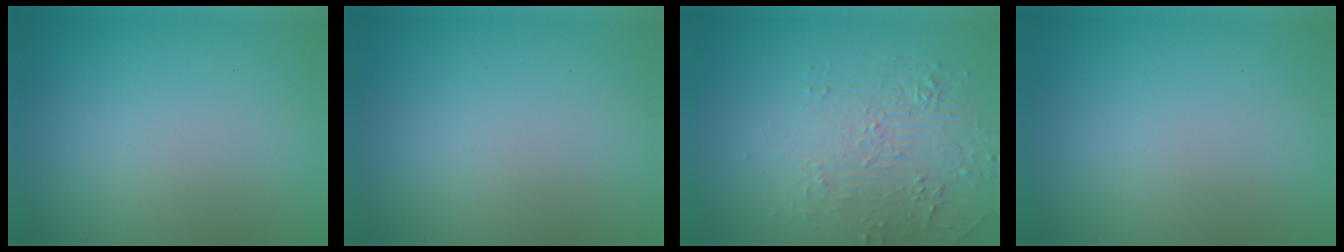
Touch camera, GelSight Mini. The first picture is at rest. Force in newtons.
{"total": 0.0}
{"total": 2.1, "press": 1.5, "slide": 1.5}
{"total": 0.0}